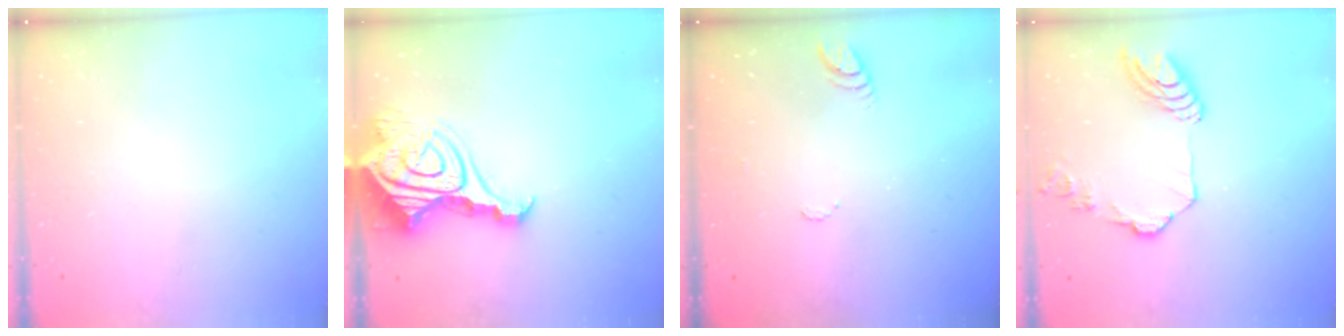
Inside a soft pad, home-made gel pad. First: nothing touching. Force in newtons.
{"total": 20.6, "press": 20.5, "slide": 2.0}
{"total": 4.4, "press": 4.4, "slide": 0.5}
{"total": 12.4, "press": 12.3, "slide": 1.5}